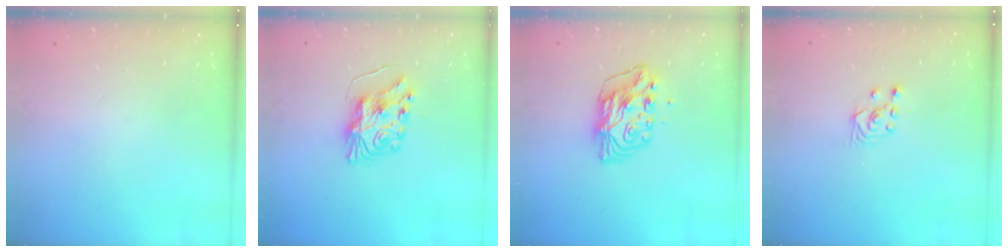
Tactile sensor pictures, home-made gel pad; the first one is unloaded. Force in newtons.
{"total": 8.5, "press": 8.5, "slide": 0.4}
{"total": 7.0, "press": 7.0, "slide": 0.6}
{"total": 2.6, "press": 2.5, "slide": 1.0}